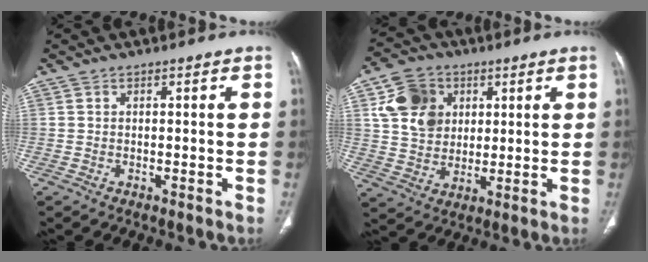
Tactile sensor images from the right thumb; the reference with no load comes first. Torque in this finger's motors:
{"motor_torque": [1.21, 1.12, 0.84, 0.68, 0.08]}